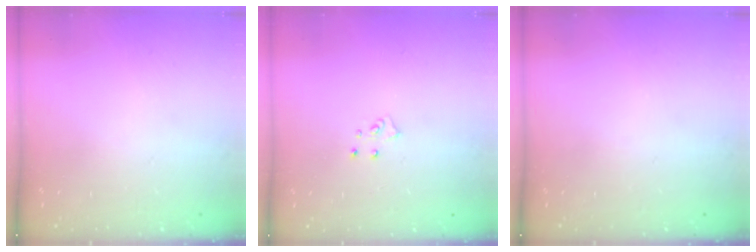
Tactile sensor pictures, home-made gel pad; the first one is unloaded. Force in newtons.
{"total": 5.1, "press": 5.1, "slide": 0.4}
{"total": 0.0}